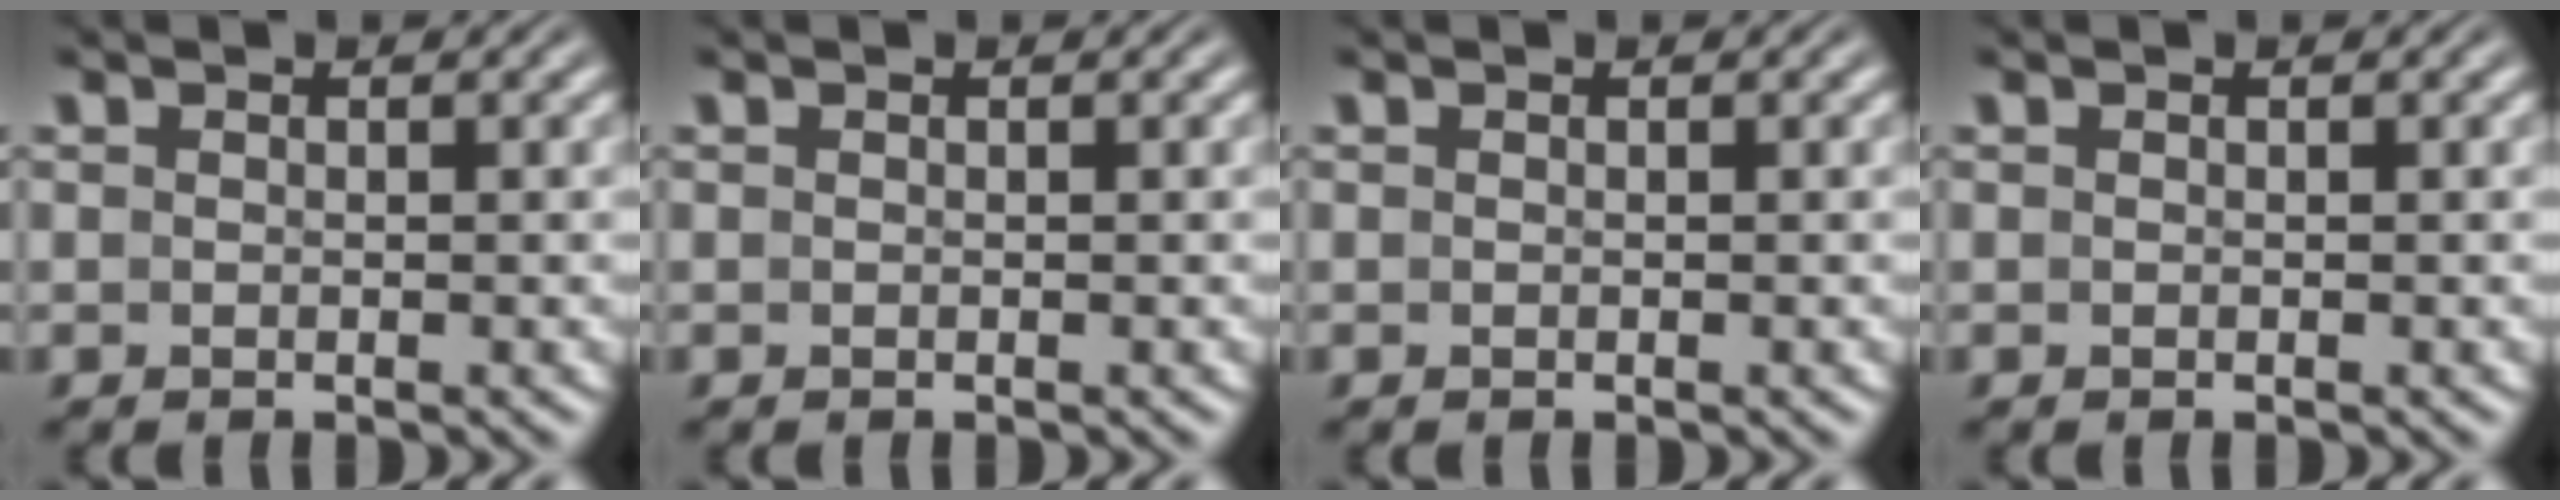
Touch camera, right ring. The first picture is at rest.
{"total": 0.0}
{"total": 0.0}
{"total": 0.0}